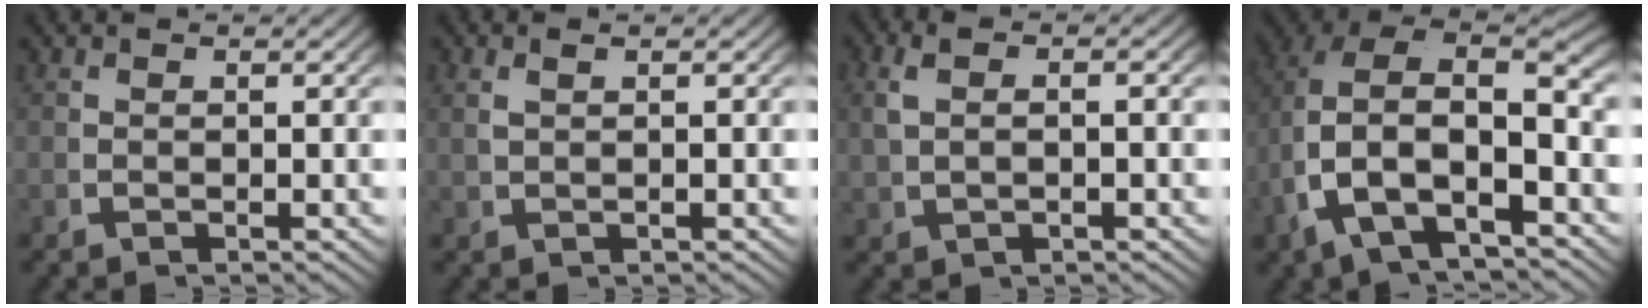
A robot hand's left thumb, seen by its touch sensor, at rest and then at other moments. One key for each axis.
{"total": 1.0, "fx": 0.6, "fy": -0.2, "fz": 0.8, "tx": -0.018, "ty": 0.007, "tz": 0.018}
{"total": 2.6, "fx": 0.6, "fy": 1.1, "fz": 2.3, "tx": -0.049, "ty": 0.009, "tz": 0.015}
{"total": 12.6, "fx": 0.1, "fy": 8.7, "fz": 9.2, "tx": -0.191, "ty": -0.030, "tz": 0.008}